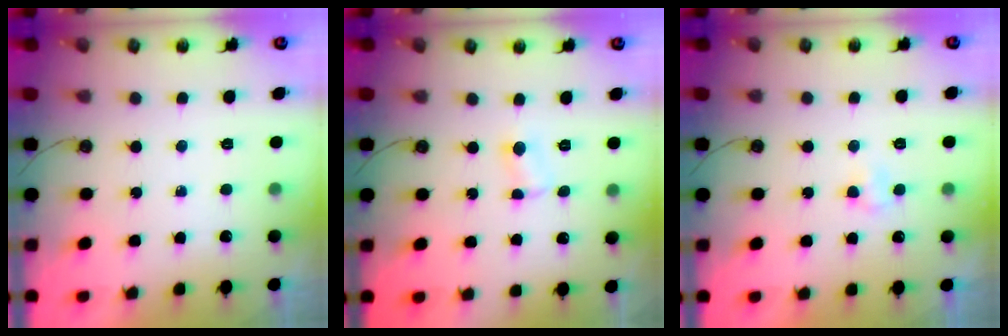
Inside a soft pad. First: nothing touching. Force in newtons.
{"total": 2.5, "press": 2.4, "slide": 0.8}
{"total": 2.9, "press": 2.9, "slide": 0.3}